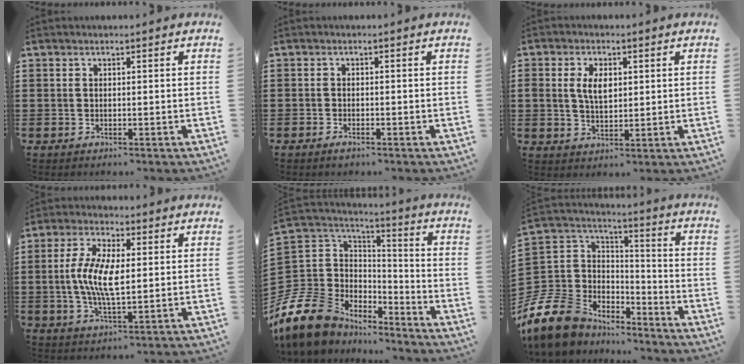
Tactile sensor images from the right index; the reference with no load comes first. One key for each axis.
{"total": 0.9, "fx": -0.8, "fy": 0.3, "fz": 0.3, "tx": -0.009, "ty": -0.005, "tz": -0.016}
{"total": 4.6, "fx": 0.9, "fy": 2.6, "fz": 3.6, "tx": -0.084, "ty": 0.008, "tz": 0.012}
{"total": 8.3, "fx": 0.2, "fy": 3.2, "fz": 7.6, "tx": -0.161, "ty": 0.003, "tz": -0.002}
{"total": 13.7, "fx": -9.0, "fy": 9.3, "fz": 4.6, "tx": -0.146, "ty": 0.023, "tz": -0.171}
{"total": 12.6, "fx": -8.3, "fy": 8.4, "fz": 4.4, "tx": -0.148, "ty": 0.015, "tz": -0.161}